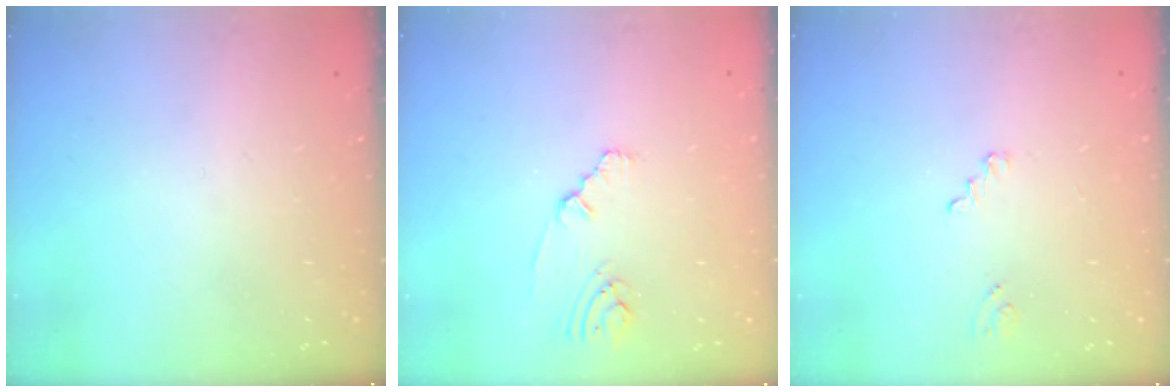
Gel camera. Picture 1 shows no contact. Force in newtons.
{"total": 2.7, "press": 2.7, "slide": 0.5}
{"total": 0.8, "press": 0.8, "slide": 0.0}